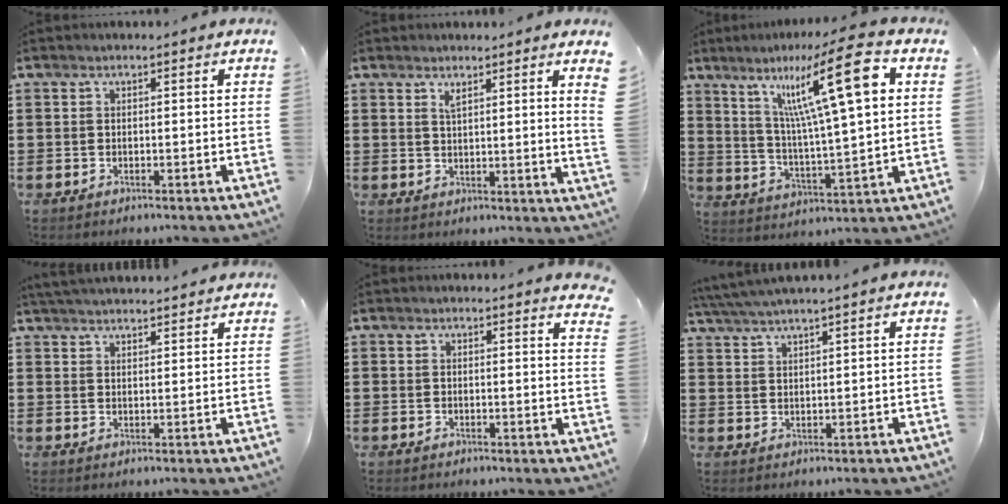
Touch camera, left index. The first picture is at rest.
{"total": 2.7, "force": [2.0, -0.6, 1.7], "torque": [-0.033, -0.008, 0.032]}
{"total": 16.2, "force": [7.6, 2.3, 14.1], "torque": [-0.259, -0.011, 0.115]}
{"total": 3.2, "force": [3.2, -0.3, 0.2], "torque": [-0.014, -0.007, 0.059]}
{"total": 1.6, "force": [1.4, -0.1, 0.7], "torque": [-0.010, -0.003, 0.025]}
{"total": 3.5, "force": [3.3, -0.4, 1.2], "torque": [-0.033, -0.008, 0.061]}